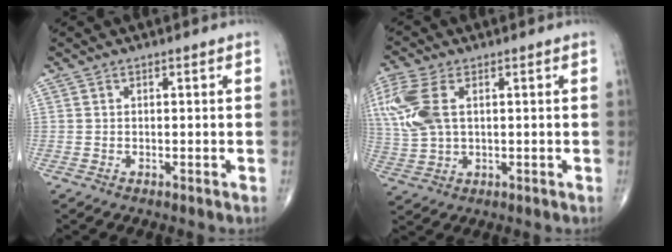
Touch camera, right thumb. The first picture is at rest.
{"total": 11.3, "force": [3.1, 6.3, 8.8], "torque": [-0.231, 0.006, 0.068]}